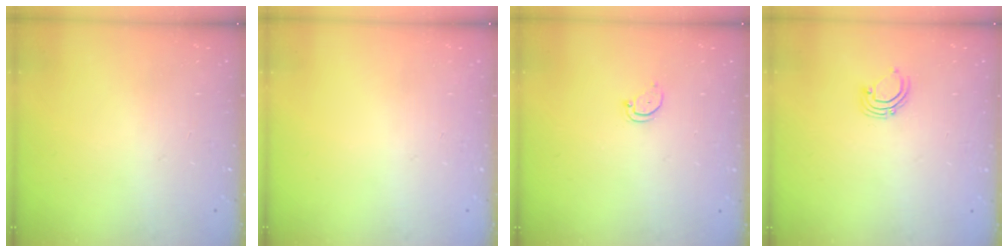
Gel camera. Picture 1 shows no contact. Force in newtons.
{"total": 0.0}
{"total": 2.4, "press": 2.4, "slide": 0.2}
{"total": 3.8, "press": 3.8, "slide": 0.3}